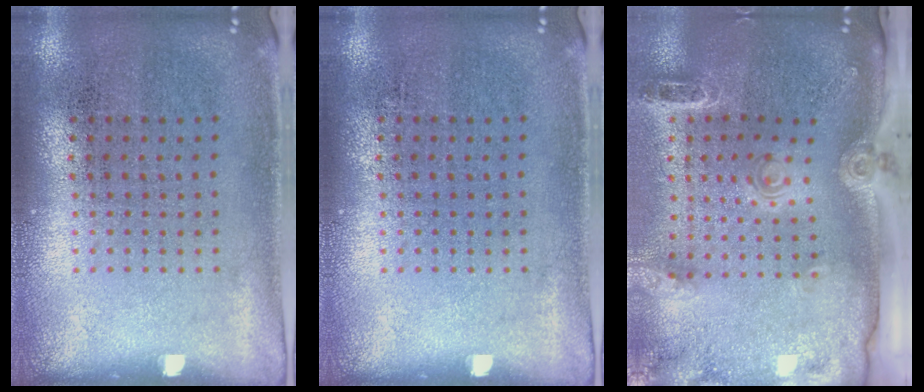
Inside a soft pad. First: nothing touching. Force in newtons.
{"total": 0.0}
{"total": 2.9, "press": 2.0, "slide": 2.0}